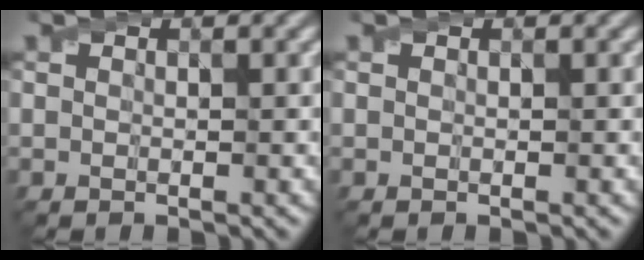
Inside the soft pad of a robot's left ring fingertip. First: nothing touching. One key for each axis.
{"total": 0.0}